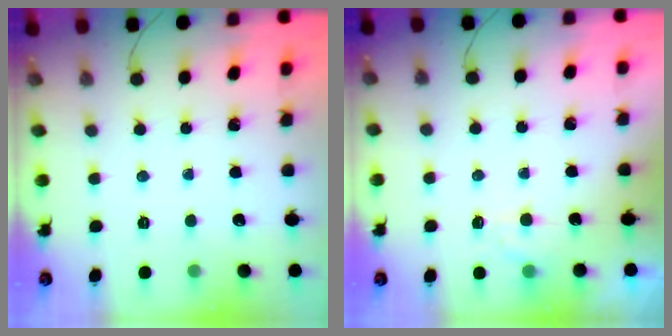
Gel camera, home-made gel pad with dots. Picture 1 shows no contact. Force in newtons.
{"total": 2.5, "press": 2.0, "slide": 1.5}